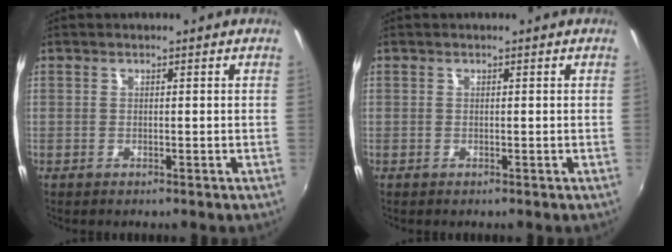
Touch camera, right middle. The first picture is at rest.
{"total": 0.0}